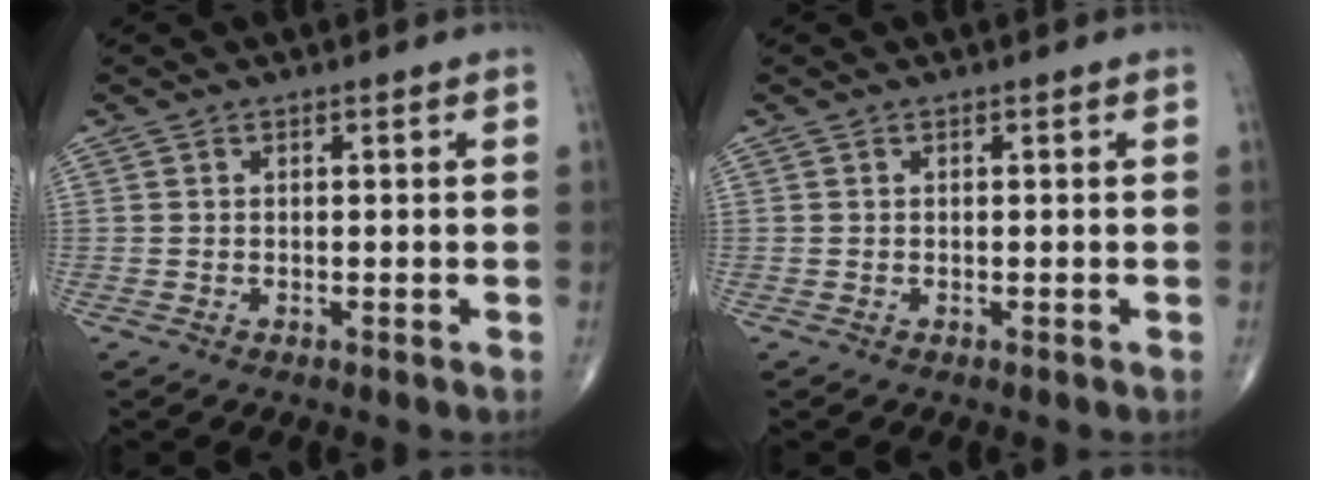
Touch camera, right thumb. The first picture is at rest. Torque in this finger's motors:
{"motor_torque": [0.00, 0.00, 0.00, 0.00, 0.00]}